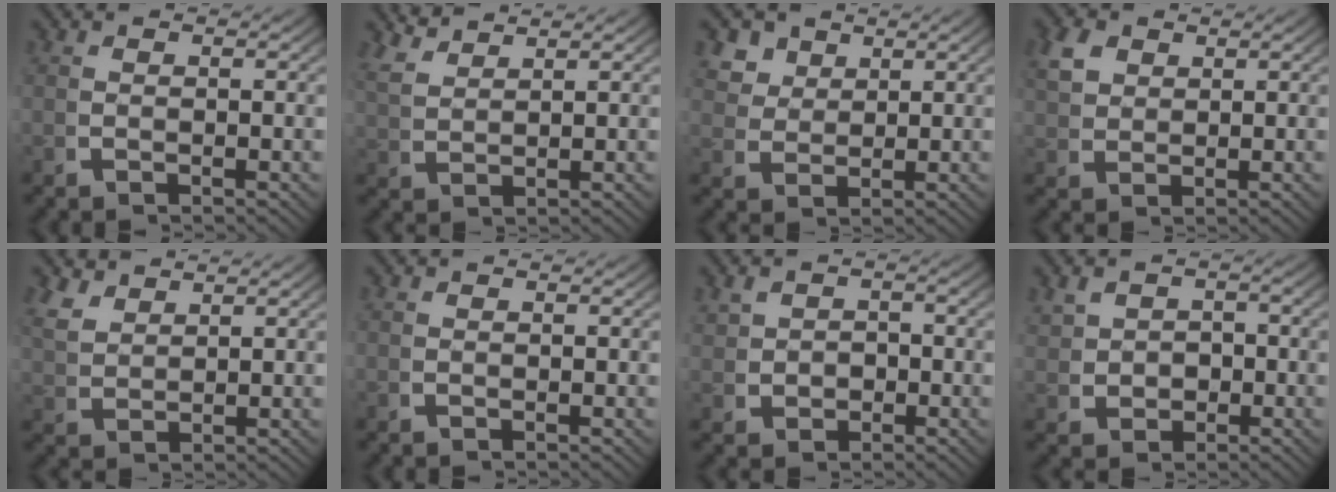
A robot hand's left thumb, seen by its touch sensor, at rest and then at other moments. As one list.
[{"total": 3.3, "force": [3.2, 0.6, 1.0], "torque": [-0.015, 0.008, 0.068]}, {"total": 4.5, "force": [2.8, 3.0, 2.0], "torque": [-0.037, -0.002, 0.056]}, {"total": 3.5, "force": [2.0, 2.3, 1.7], "torque": [-0.036, -0.002, 0.045]}, {"total": 3.0, "force": [2.5, 1.2, 1.2], "torque": [-0.024, 0.003, 0.059]}, {"total": 0.0}, {"total": 2.5, "force": [0.2, 2.1, 1.3], "torque": [-0.031, -0.010, 0.011]}, {"total": 3.0, "force": [0.3, 2.5, 1.7], "torque": [-0.040, -0.013, 0.016]}]